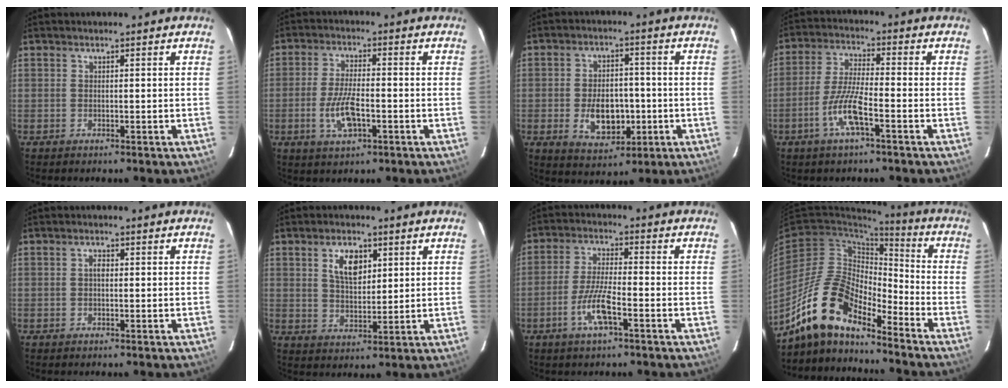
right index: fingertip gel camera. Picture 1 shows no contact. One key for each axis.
{"total": 7.6, "fx": -2.5, "fy": 2.8, "fz": 6.6, "tx": -0.137, "ty": -0.007, "tz": -0.044}
{"total": 9.8, "fx": -2.3, "fy": 6.3, "fz": 7.2, "tx": -0.136, "ty": 0.001, "tz": -0.022}
{"total": 7.8, "fx": -3.8, "fy": 0.9, "fz": 6.7, "tx": -0.143, "ty": -0.004, "tz": -0.074}
{"total": 1.2, "fx": 0.0, "fy": 0.7, "fz": 1.0, "tx": -0.018, "ty": 0.006, "tz": -0.002}
{"total": 6.7, "fx": 2.8, "fy": 3.5, "fz": 5.0, "tx": -0.088, "ty": 0.008, "tz": 0.054}
{"total": 7.2, "fx": -3.5, "fy": 1.1, "fz": 6.2, "tx": -0.130, "ty": -0.005, "tz": -0.067}
{"total": 14.9, "fx": -12.1, "fy": 4.5, "fz": 7.4, "tx": -0.139, "ty": 0.004, "tz": -0.242}